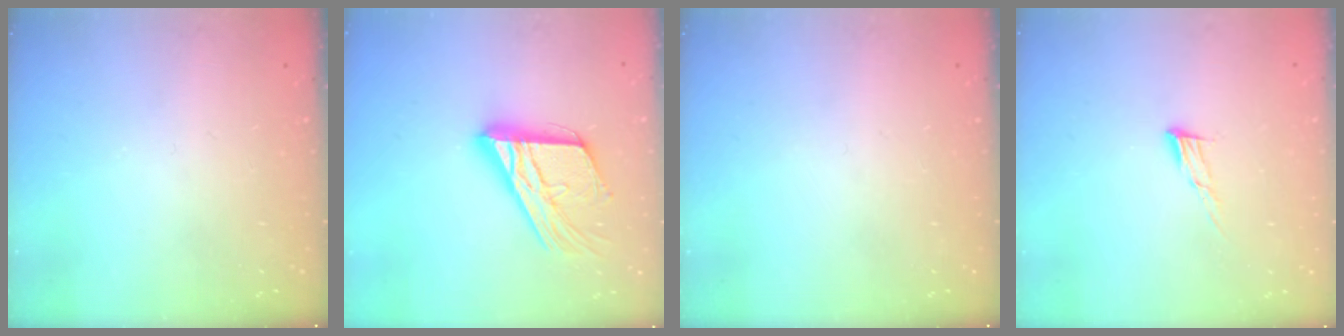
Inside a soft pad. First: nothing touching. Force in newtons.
{"total": 17.5, "press": 17.4, "slide": 1.4}
{"total": 0.0}
{"total": 7.3, "press": 7.2, "slide": 1.2}